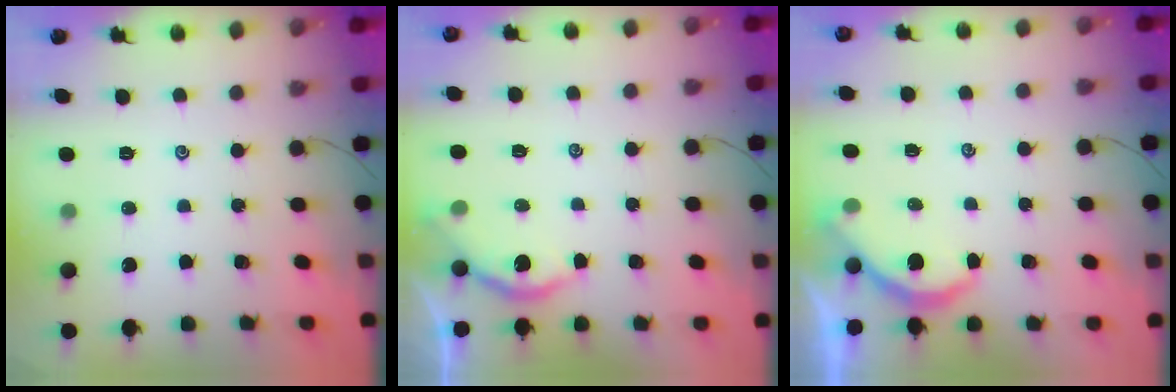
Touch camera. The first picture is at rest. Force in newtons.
{"total": 4.7, "press": 4.7, "slide": 0.2}
{"total": 4.0, "press": 4.0, "slide": 0.4}